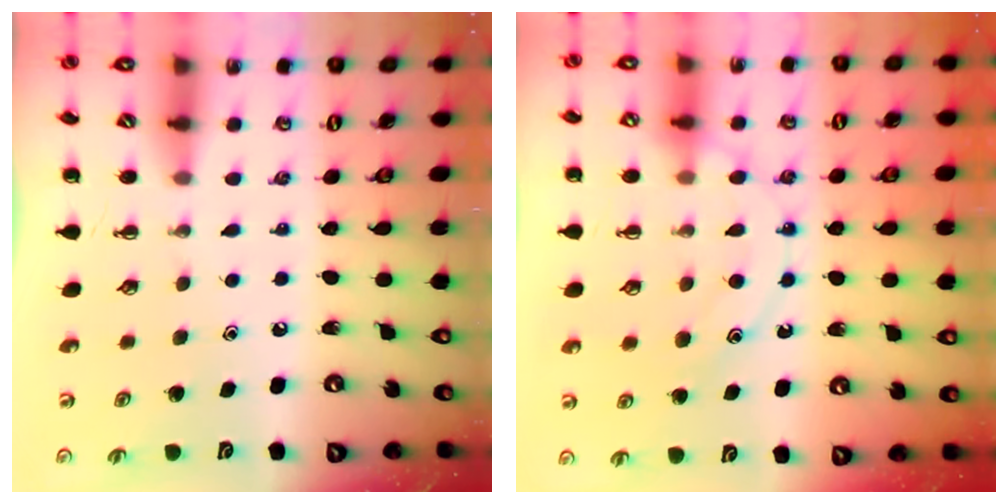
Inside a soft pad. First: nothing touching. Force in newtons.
{"total": 11.5, "press": 11.5, "slide": 0.6}